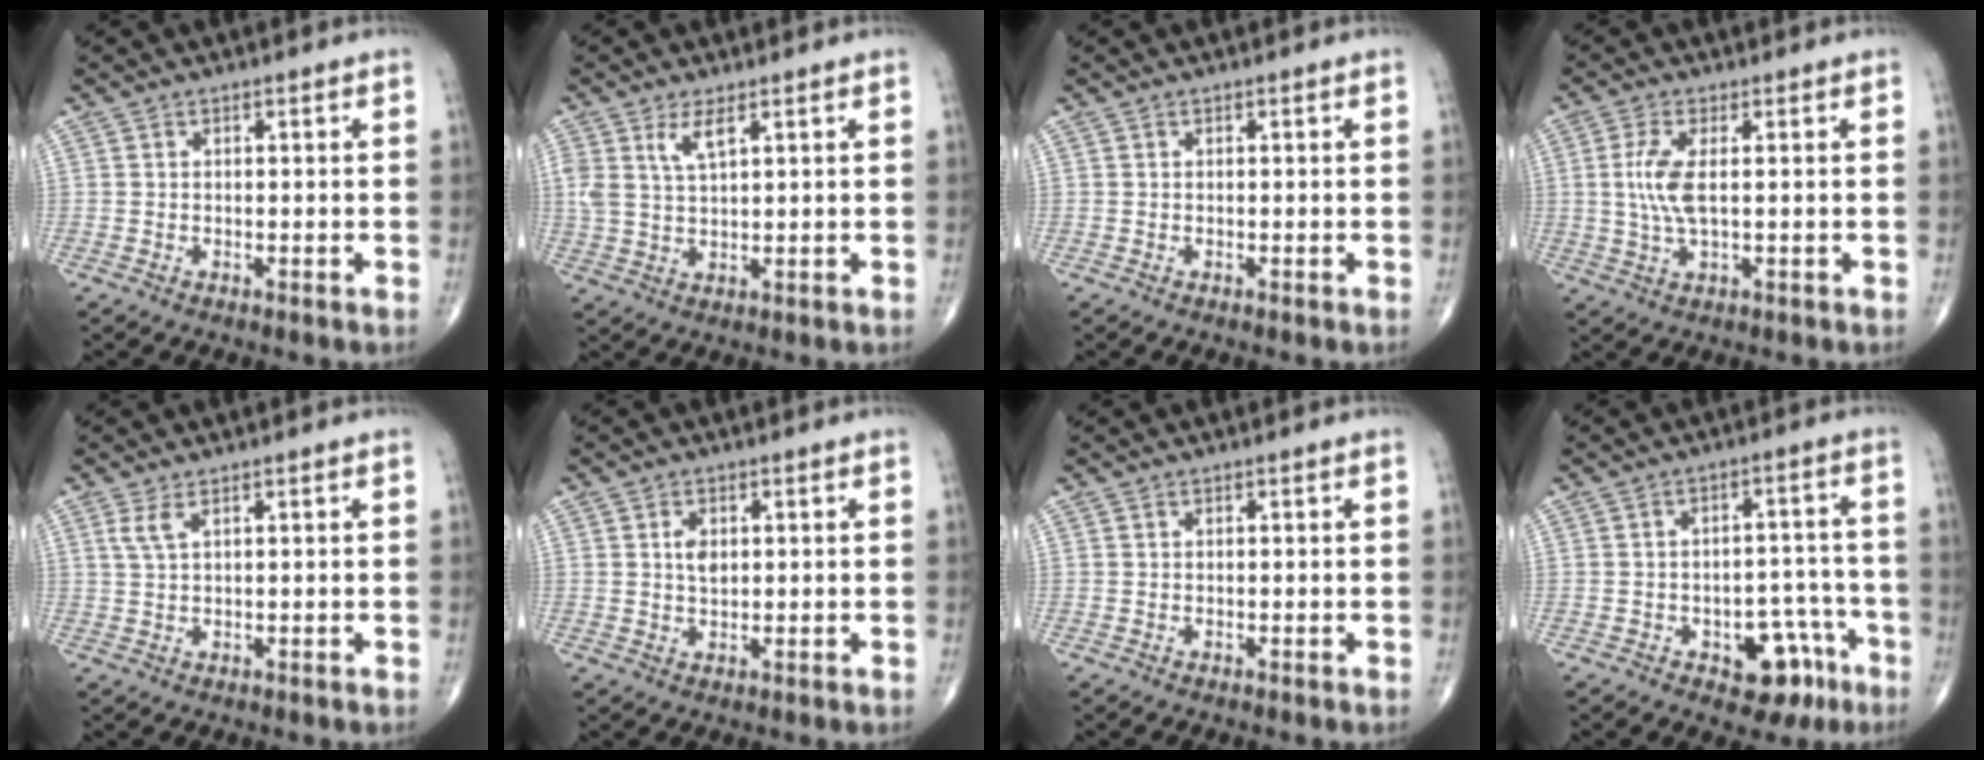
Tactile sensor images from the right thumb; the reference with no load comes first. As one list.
[{"total": 4.6, "force": [2.4, 1.6, 3.6], "torque": [-0.077, -0.008, 0.054]}, {"total": 0.0}, {"total": 6.1, "force": [0.7, 1.9, 5.7], "torque": [-0.142, -0.002, 0.013]}, {"total": 2.3, "force": [1.3, 0.6, 1.8], "torque": [-0.049, 0.002, 0.034]}, {"total": 2.8, "force": [0.7, 1.7, 2.0], "torque": [-0.030, -0.004, 0.013]}, {"total": 0.0}, {"total": 9.4, "force": [-4.7, 5.6, 6.0], "torque": [-0.042, 0.044, -0.055]}]